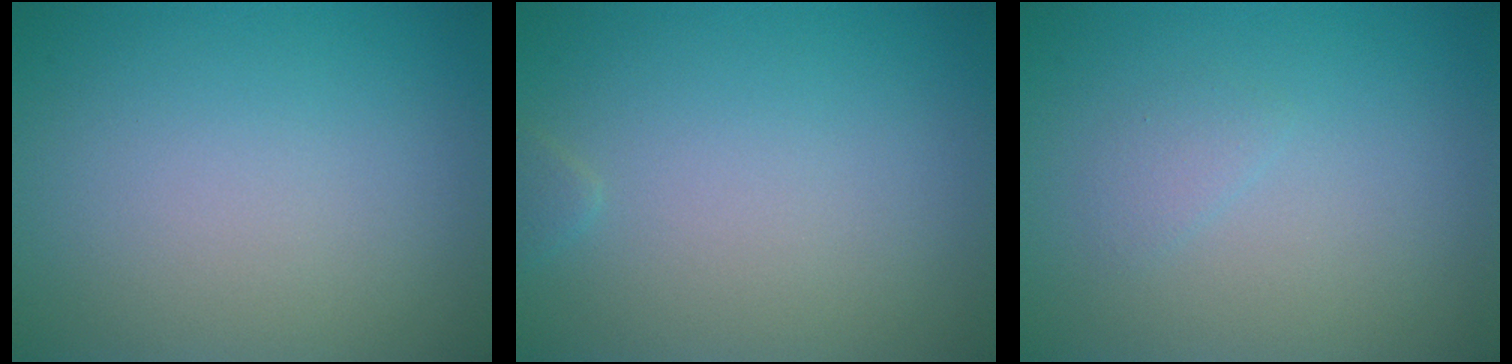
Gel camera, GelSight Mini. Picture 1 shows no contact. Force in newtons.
{"total": 0.5, "press": 0.5, "slide": 0.1}
{"total": 0.9, "press": 0.9, "slide": 0.0}